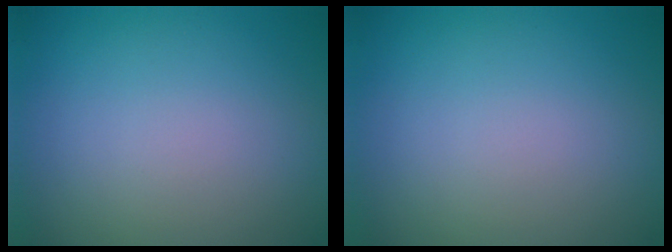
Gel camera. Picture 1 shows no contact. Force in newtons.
{"total": 0.0}